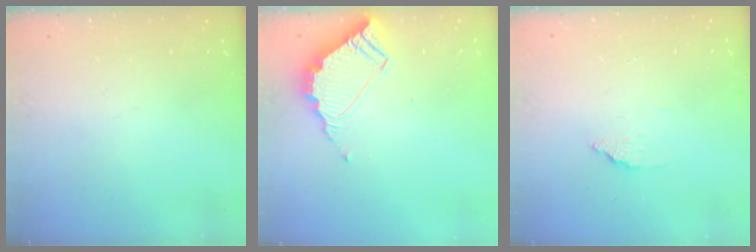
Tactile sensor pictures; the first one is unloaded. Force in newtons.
{"total": 6.5, "press": 6.5, "slide": 0.1}
{"total": 2.2, "press": 2.2, "slide": 0.2}